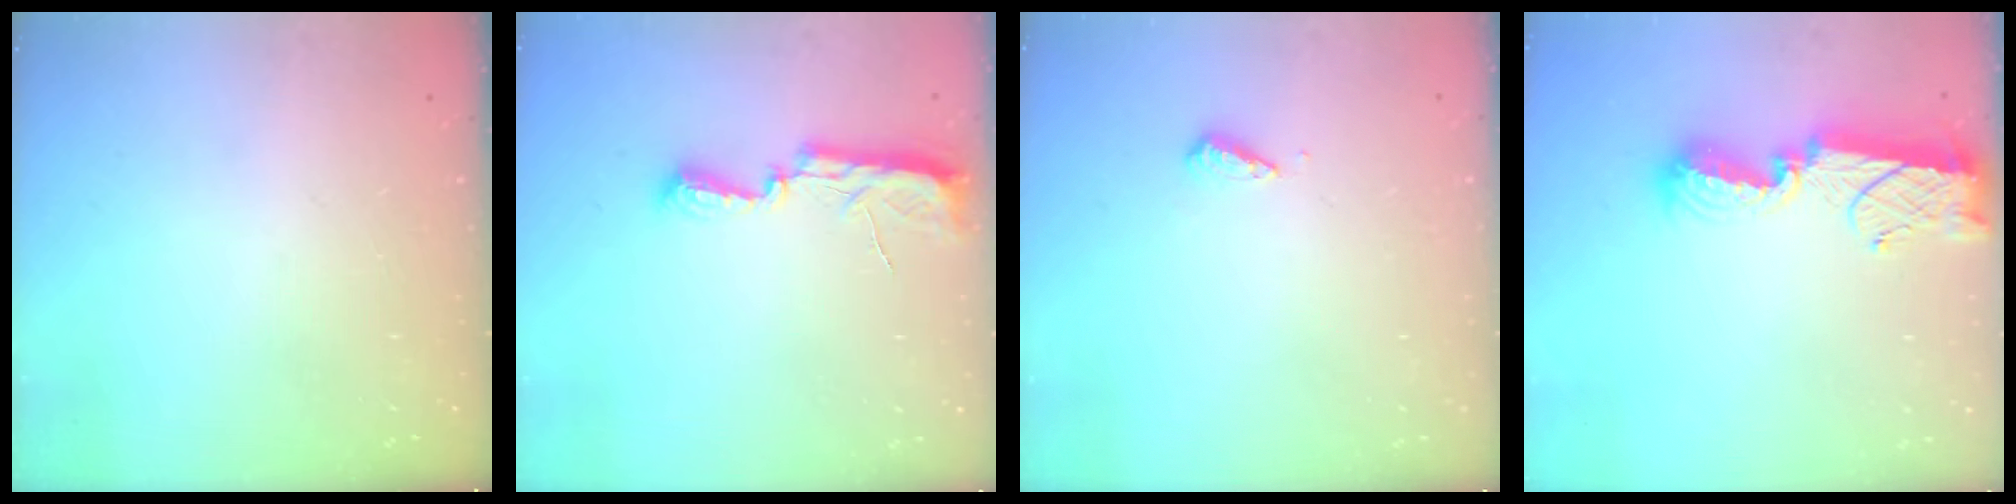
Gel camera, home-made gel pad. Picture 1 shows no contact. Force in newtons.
{"total": 8.1, "press": 8.0, "slide": 0.8}
{"total": 3.1, "press": 3.0, "slide": 0.7}
{"total": 12.3, "press": 12.3, "slide": 0.8}